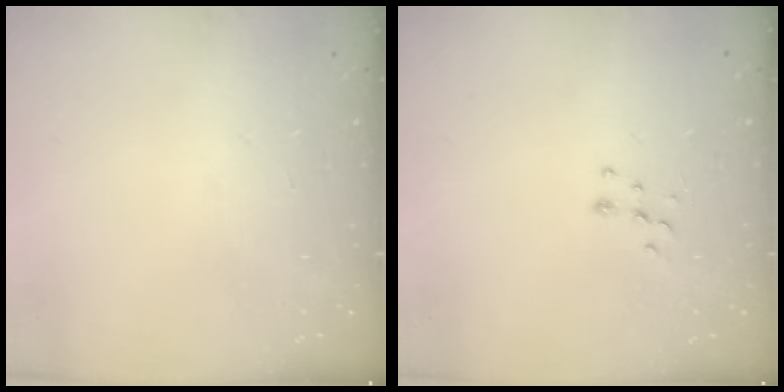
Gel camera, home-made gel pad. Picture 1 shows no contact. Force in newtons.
{"total": 6.2, "press": 6.1, "slide": 0.7}